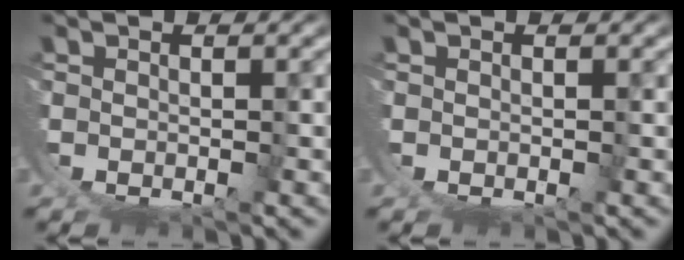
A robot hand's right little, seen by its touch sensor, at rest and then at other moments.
{"total": 0.0}